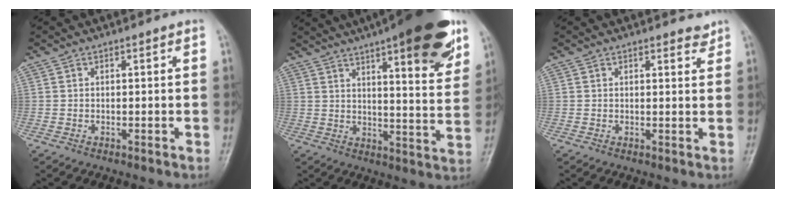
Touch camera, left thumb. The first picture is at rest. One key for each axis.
{"total": 22.9, "fx": 14.1, "fy": 5.4, "fz": 17.3, "tx": -0.218, "ty": -0.040, "tz": 0.188}
{"total": 1.9, "fx": 1.7, "fy": 0.6, "fz": 0.8, "tx": -0.001, "ty": -0.012, "tz": 0.019}